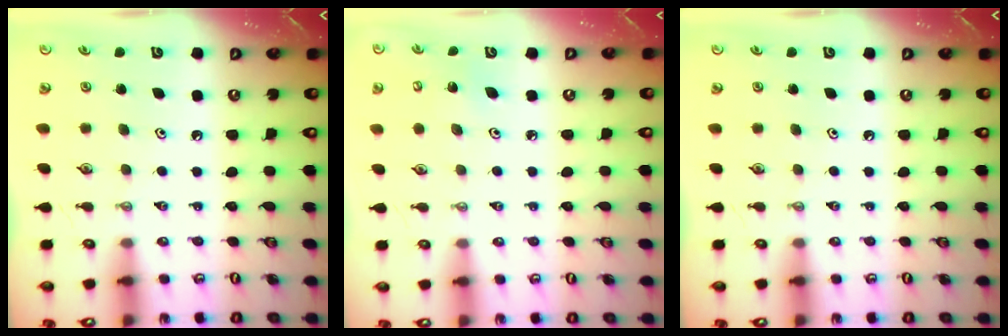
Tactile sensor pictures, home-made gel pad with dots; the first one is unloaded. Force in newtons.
{"total": 3.8, "press": 3.8, "slide": 0.4}
{"total": 0.0}